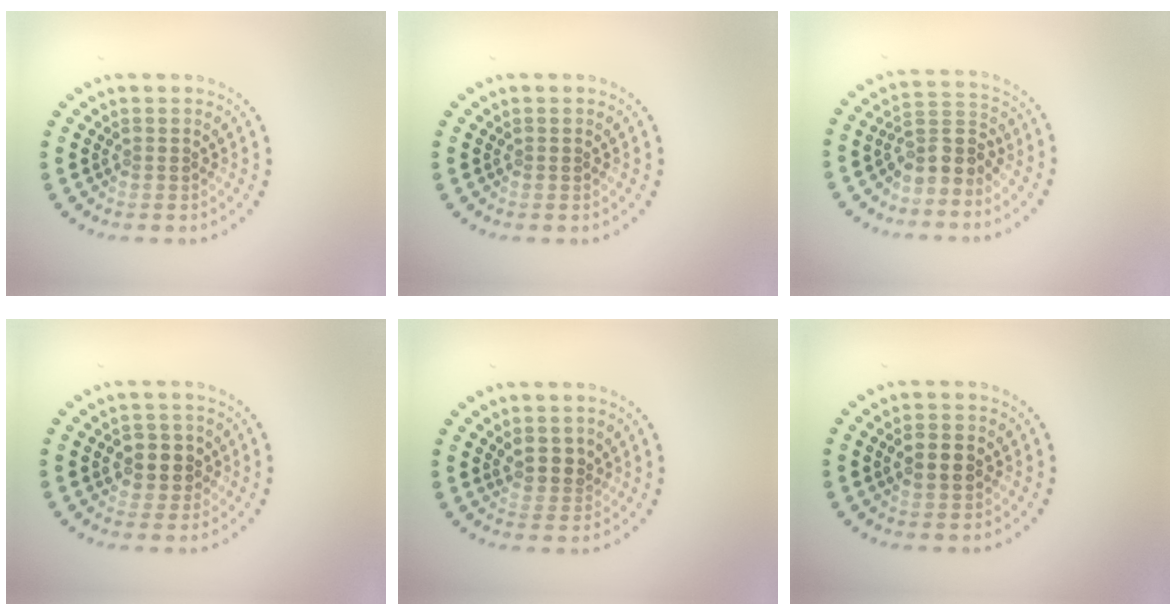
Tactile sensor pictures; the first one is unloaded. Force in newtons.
{"total": 0.0}
{"total": 3.2, "press": 2.6, "slide": 1.8}
{"total": 2.9, "press": 2.7, "slide": 0.9}
{"total": 2.5, "press": 2.2, "slide": 1.1}
{"total": 2.5, "press": 2.5, "slide": 0.2}